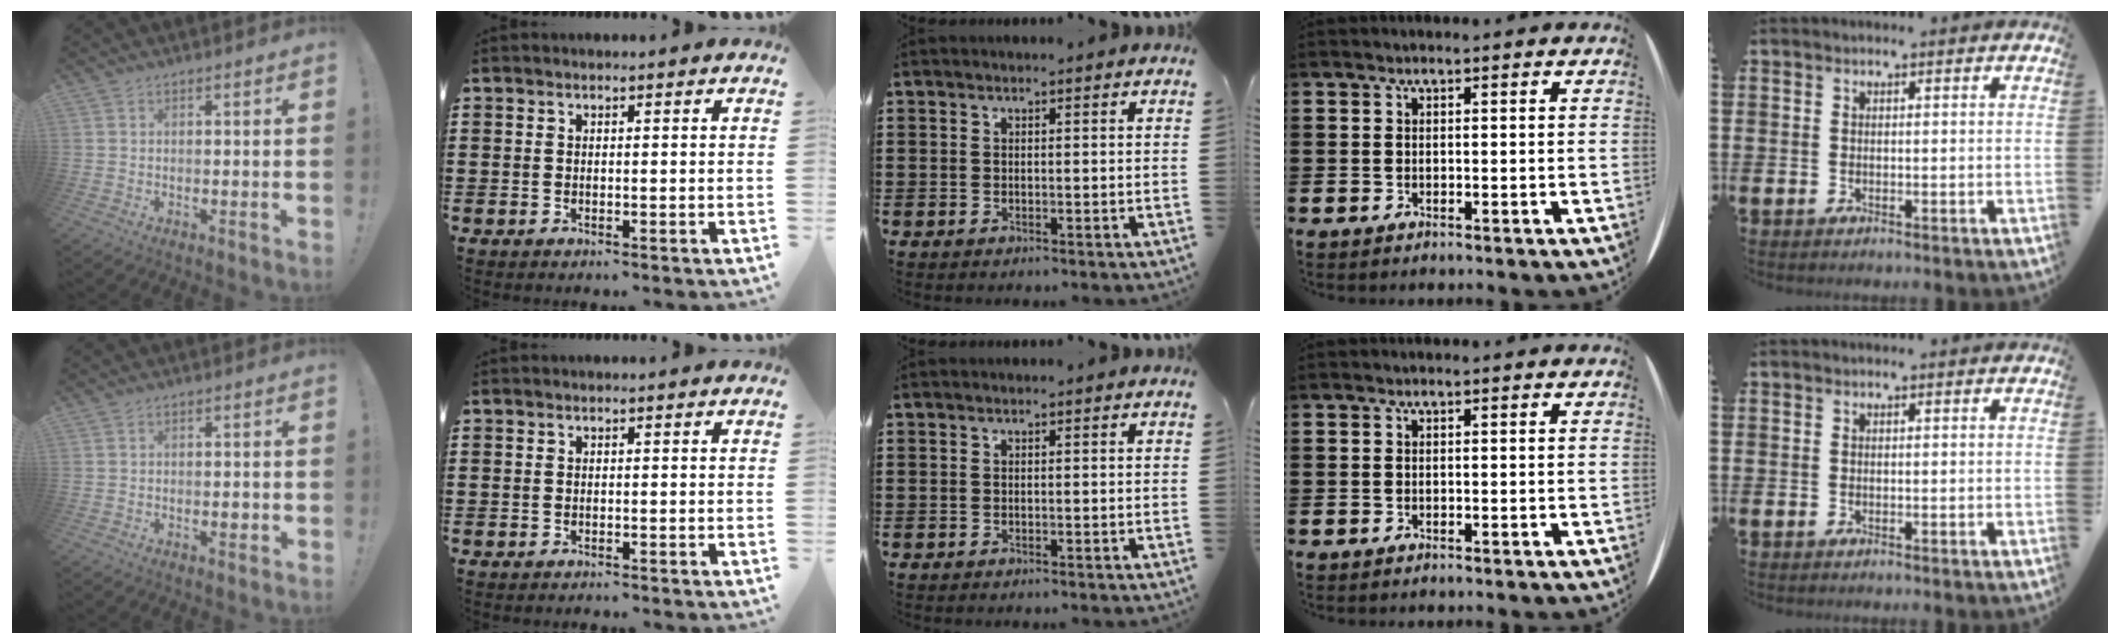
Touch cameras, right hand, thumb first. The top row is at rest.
{"thumb": {"total": 1.9, "force": [-1.0, 1.0, 1.3], "torque": [-0.012, 0.001, -0.017]}, "index": {"total": 0.5, "force": [-0.1, -0.5, -0.2], "torque": [0.008, 0.002, -0.003]}}